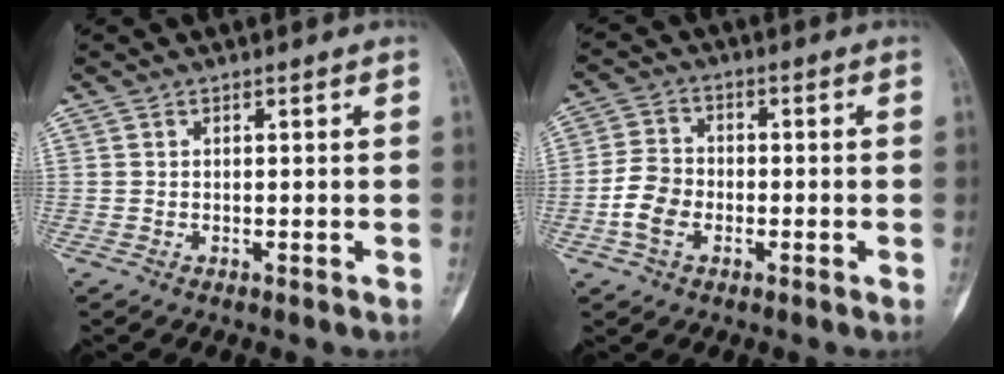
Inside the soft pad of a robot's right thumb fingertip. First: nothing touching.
{"total": 6.4, "force": [-2.1, 4.5, 4.0], "torque": [-0.075, 0.015, -0.048]}